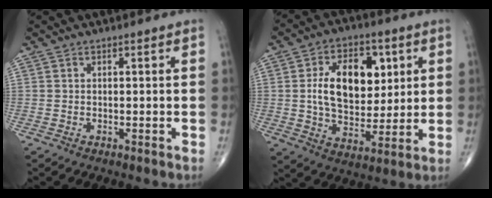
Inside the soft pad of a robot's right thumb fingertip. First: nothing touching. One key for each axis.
{"total": 15.8, "fx": 3.3, "fy": 10.0, "fz": 11.8, "tx": -0.147, "ty": -0.009, "tz": 0.057}